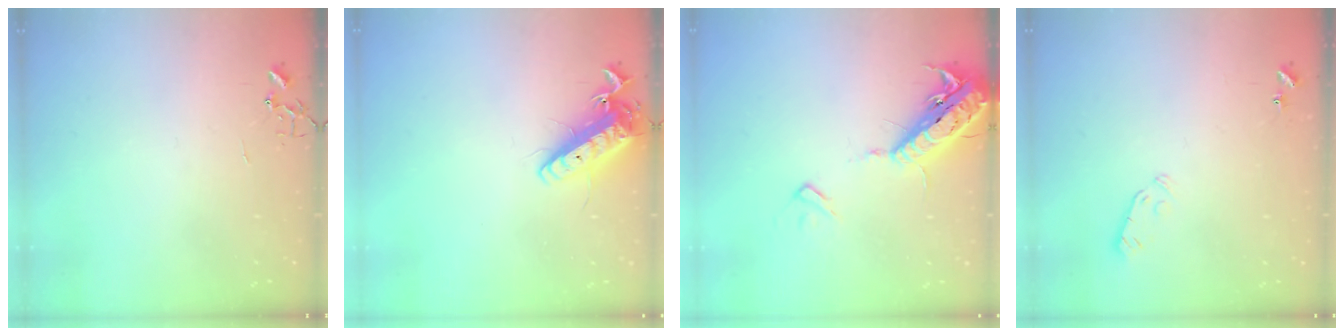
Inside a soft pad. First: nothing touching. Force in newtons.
{"total": 13.6, "press": 13.4, "slide": 2.3}
{"total": 18.4, "press": 18.0, "slide": 4.0}
{"total": 3.7, "press": 3.6, "slide": 0.9}